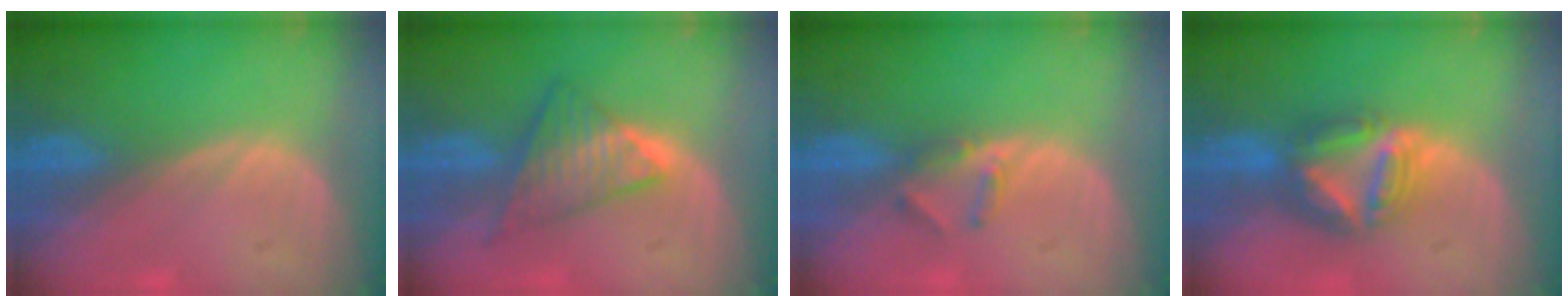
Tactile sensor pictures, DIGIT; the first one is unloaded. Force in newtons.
{"total": 6.7, "press": 6.4, "slide": 1.9}
{"total": 2.5, "press": 2.3, "slide": 1.0}
{"total": 7.9, "press": 6.7, "slide": 4.1}